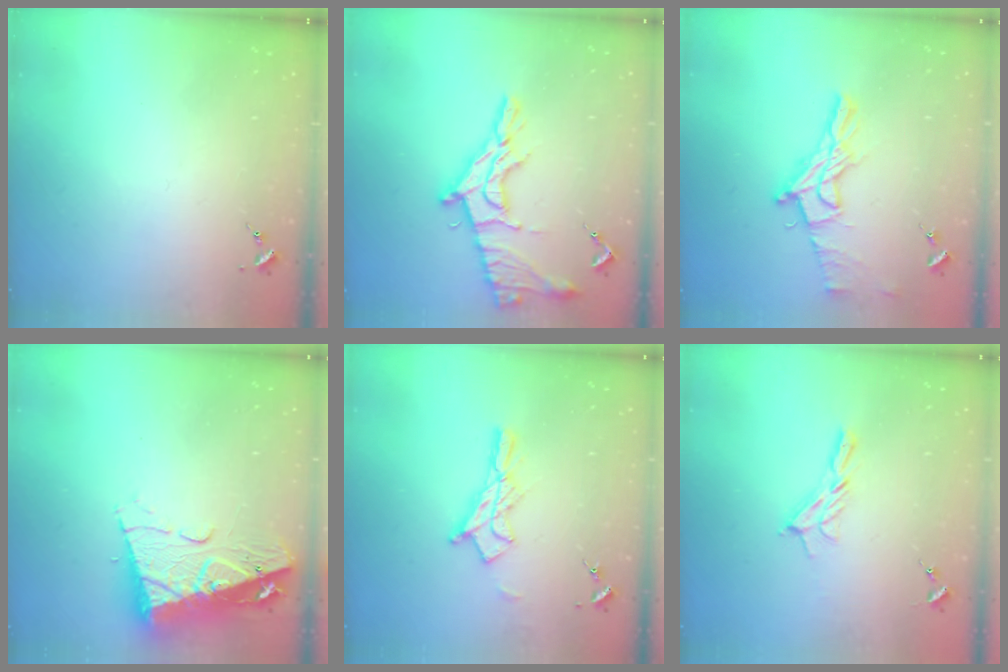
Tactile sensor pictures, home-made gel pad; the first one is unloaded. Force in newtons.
{"total": 17.8, "press": 17.8, "slide": 1.2}
{"total": 12.8, "press": 12.7, "slide": 0.8}
{"total": 14.8, "press": 14.8, "slide": 1.6}
{"total": 11.3, "press": 11.3, "slide": 0.8}
{"total": 8.3, "press": 8.2, "slide": 0.5}